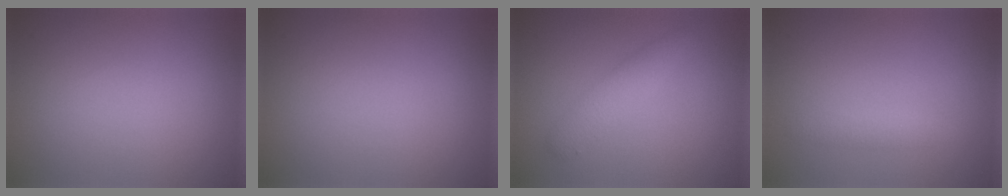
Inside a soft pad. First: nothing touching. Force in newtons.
{"total": 0.0}
{"total": 2.2, "press": 2.2, "slide": 0.1}
{"total": 1.3, "press": 1.3, "slide": 0.0}